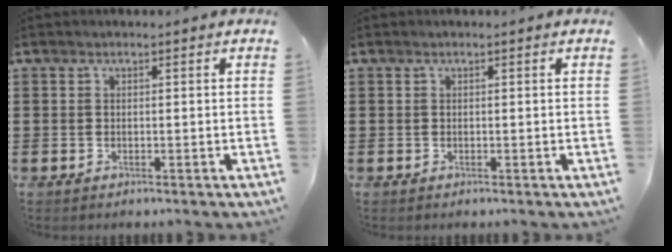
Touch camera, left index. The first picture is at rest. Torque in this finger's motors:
{"motor_torque": [0.00, 0.00, 0.01, 0.01]}